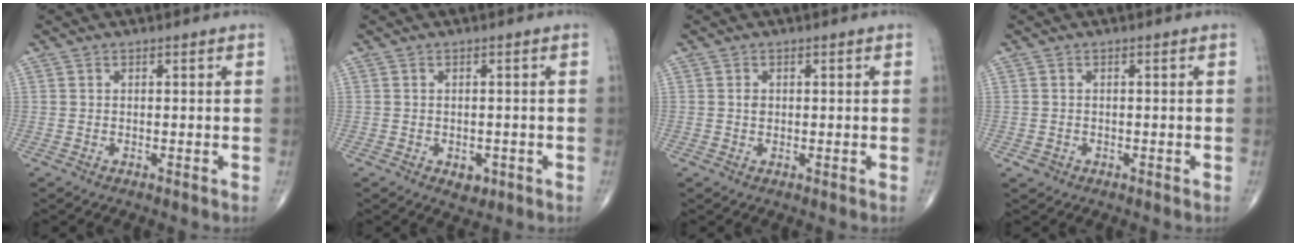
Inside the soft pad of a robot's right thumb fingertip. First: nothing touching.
{"total": 2.6, "force": [-1.0, 1.8, 1.5], "torque": [-0.009, 0.001, -0.007]}
{"total": 1.0, "force": [0.1, 0.8, 0.6], "torque": [-0.007, 0.001, 0.001]}
{"total": 1.2, "force": [-0.5, 1.1, 0.2], "torque": [0.000, 0.005, -0.006]}